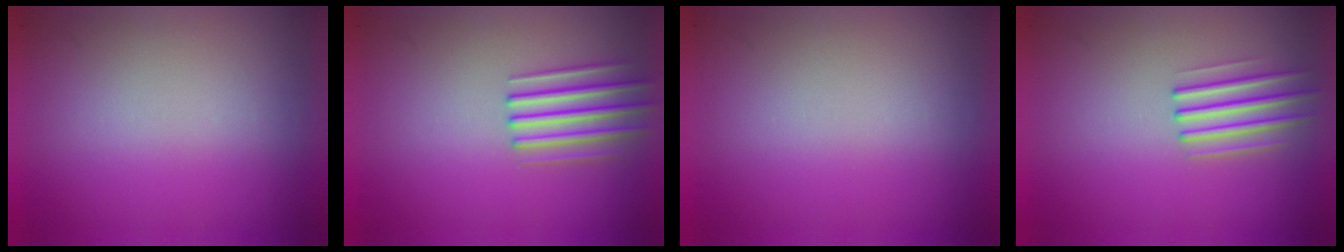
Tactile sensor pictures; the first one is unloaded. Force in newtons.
{"total": 2.7}
{"total": 1.2}
{"total": 2.2}